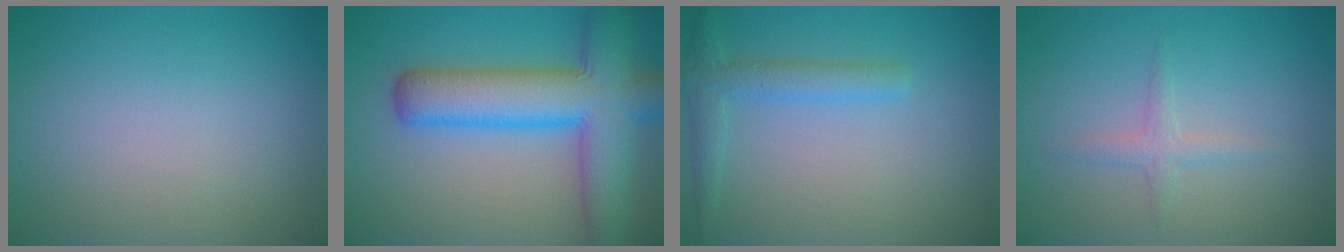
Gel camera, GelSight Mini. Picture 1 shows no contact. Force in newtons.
{"total": 9.8, "press": 9.8, "slide": 0.4}
{"total": 1.7, "press": 1.7, "slide": 0.1}
{"total": 1.9, "press": 1.9, "slide": 0.1}